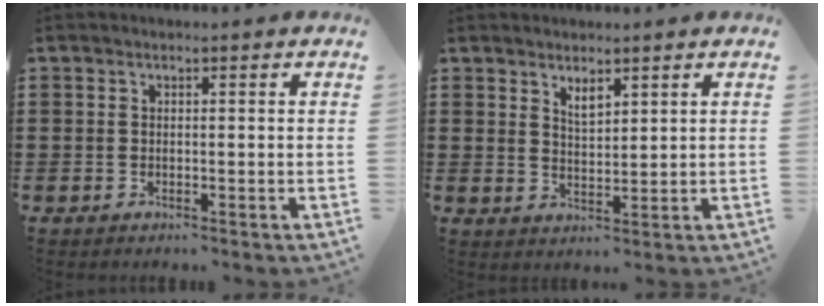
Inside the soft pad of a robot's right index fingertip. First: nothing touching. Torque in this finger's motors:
{"motor_torque": [-0.08, 0.09, 0.07, 0.02]}